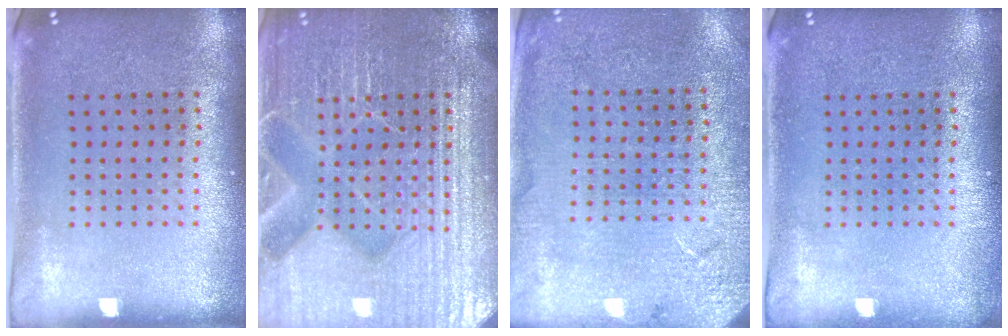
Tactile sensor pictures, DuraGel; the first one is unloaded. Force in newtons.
{"total": 7.6, "press": 7.5, "slide": 1.0}
{"total": 2.7, "press": 2.7, "slide": 0.1}
{"total": 0.5, "press": 0.5, "slide": 0.1}